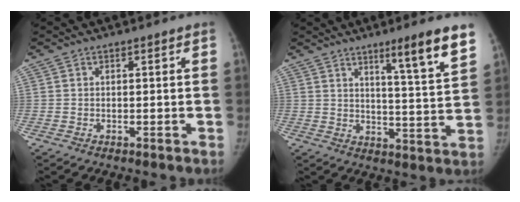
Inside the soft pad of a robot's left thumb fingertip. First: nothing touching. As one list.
[{"total": 11.3, "force": [7.2, 0.4, 8.7], "torque": [-0.116, -0.046, 0.105]}]